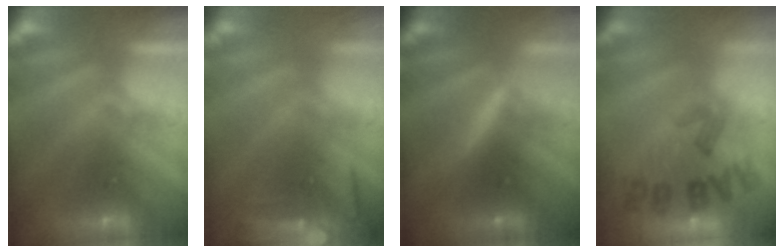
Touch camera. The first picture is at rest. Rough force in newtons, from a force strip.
{"total": 9.7}
{"total": 3.6}
{"total": 8.4}